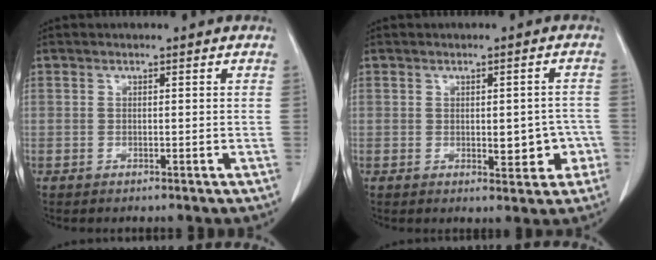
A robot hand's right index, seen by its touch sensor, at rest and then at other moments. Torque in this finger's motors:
{"motor_torque": [0.16, 0.28, 0.16, 0.10]}